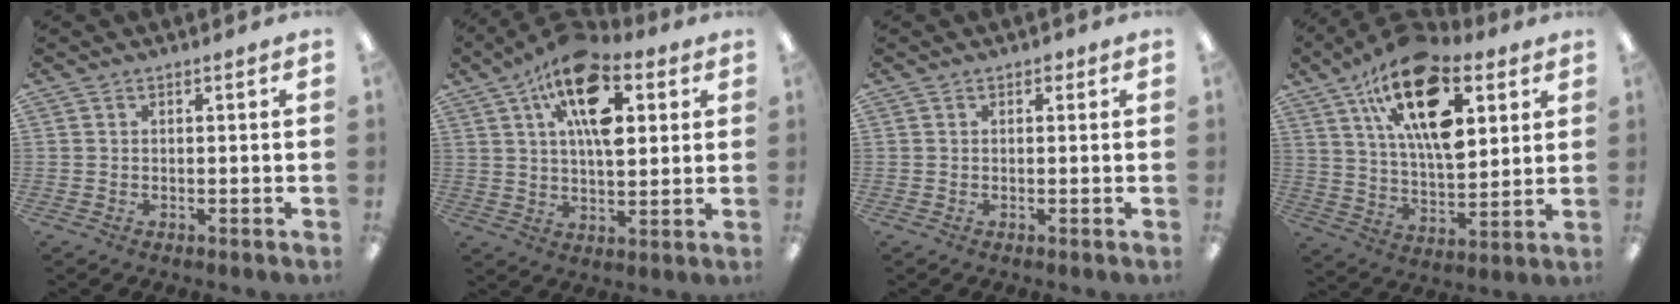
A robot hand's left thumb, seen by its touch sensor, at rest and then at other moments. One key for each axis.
{"total": 16.7, "fx": 7.4, "fy": 8.4, "fz": 12.5, "tx": -0.196, "ty": -0.016, "tz": 0.127}
{"total": 0.8, "fx": 0.4, "fy": 0.6, "fz": 0.4, "tx": -0.008, "ty": 0.003, "tz": 0.007}
{"total": 21.7, "fx": 10.9, "fy": 10.3, "fz": 15.7, "tx": -0.261, "ty": -0.043, "tz": 0.183}